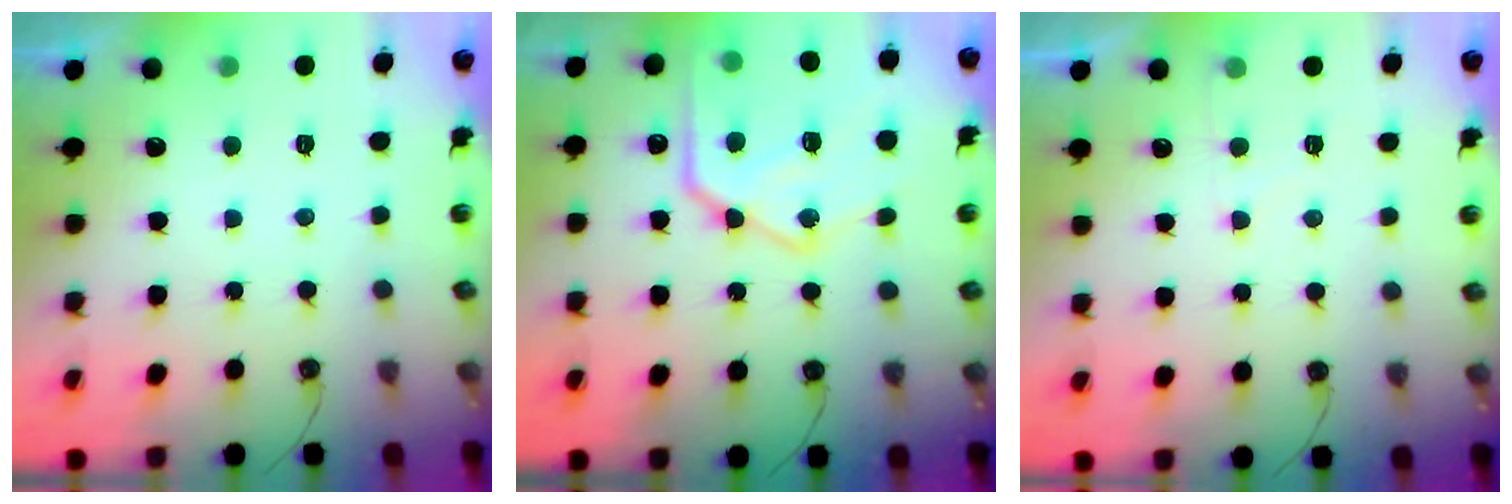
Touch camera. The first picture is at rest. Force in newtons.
{"total": 22.7, "press": 22.5, "slide": 2.5}
{"total": 5.2, "press": 5.2, "slide": 0.6}